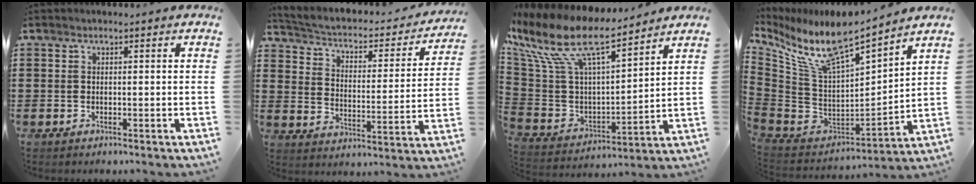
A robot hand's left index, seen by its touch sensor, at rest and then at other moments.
{"total": 2.5, "force": [1.7, 1.1, 1.4], "torque": [-0.042, -0.022, 0.018]}
{"total": 13.0, "force": [8.5, 4.0, 9.0], "torque": [-0.210, -0.049, 0.142]}
{"total": 10.6, "force": [7.9, 2.6, 6.6], "torque": [-0.168, -0.065, 0.134]}